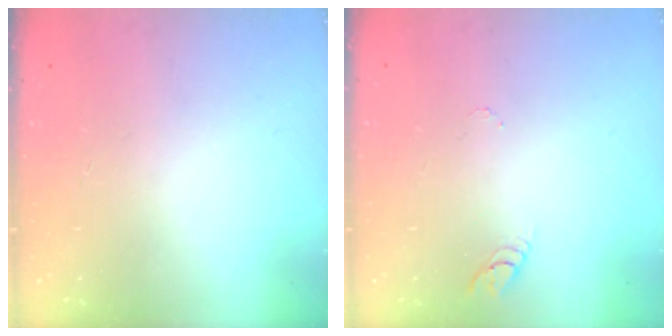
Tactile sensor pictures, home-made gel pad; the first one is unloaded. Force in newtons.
{"total": 3.2, "press": 3.2, "slide": 0.3}